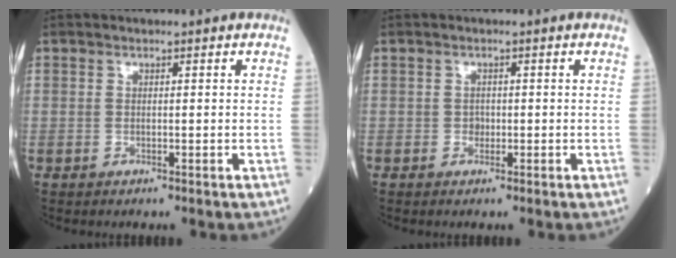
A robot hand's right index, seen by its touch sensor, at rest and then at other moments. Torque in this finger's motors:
{"motor_torque": [0.23, -0.15, 0.07, 0.03]}